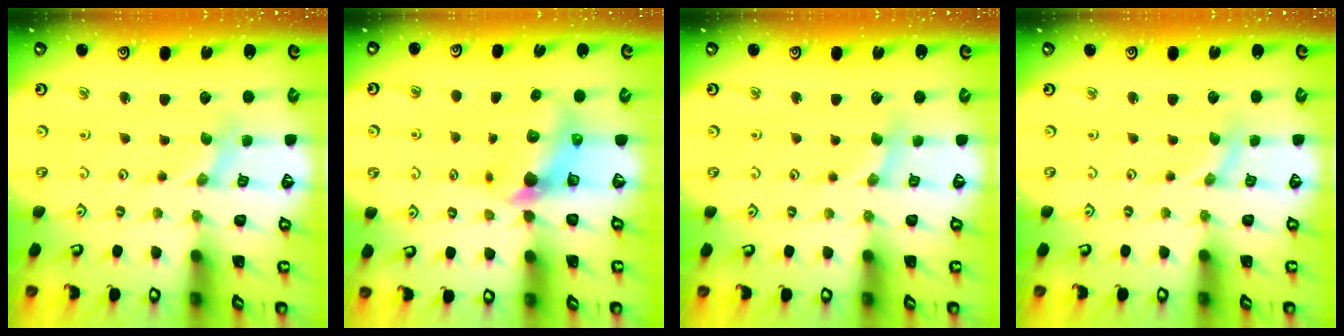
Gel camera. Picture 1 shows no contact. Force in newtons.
{"total": 5.9, "press": 5.9, "slide": 0.5}
{"total": 2.8, "press": 2.8, "slide": 0.5}
{"total": 0.0}